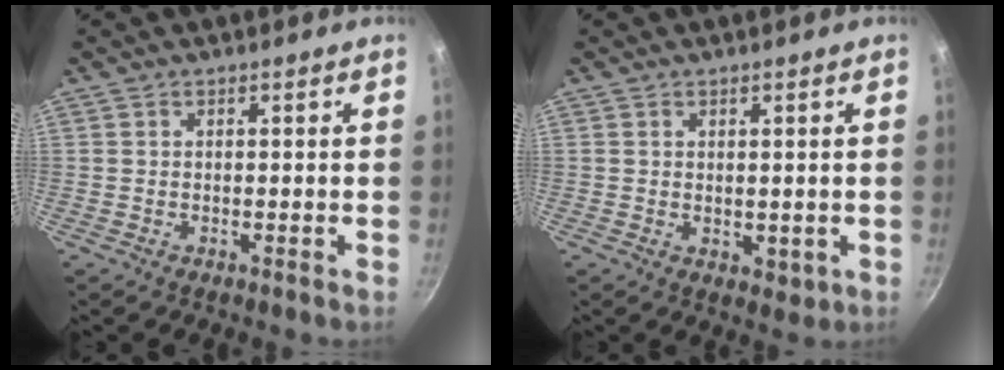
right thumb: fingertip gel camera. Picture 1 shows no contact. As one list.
[{"total": 2.3, "force": [0.6, 1.5, 1.7], "torque": [-0.017, -0.012, 0.010]}]